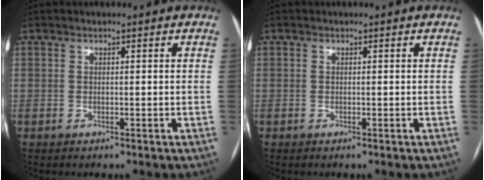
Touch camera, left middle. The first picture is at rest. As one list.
[{"total": 0.0}]